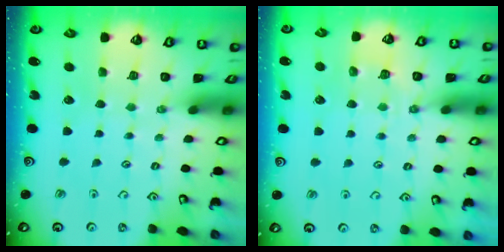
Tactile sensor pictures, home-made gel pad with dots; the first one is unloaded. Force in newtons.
{"total": 3.8, "press": 3.7, "slide": 0.9}